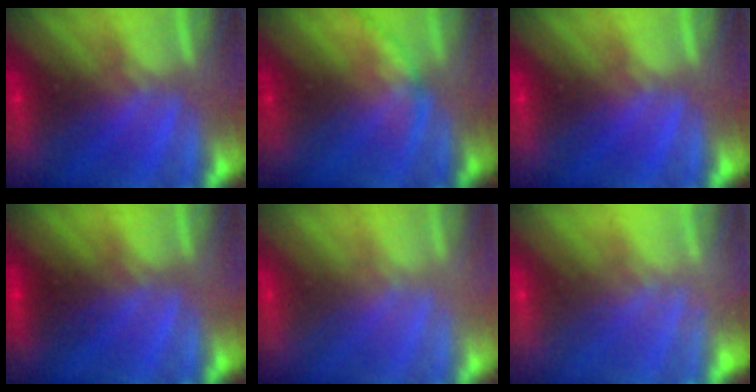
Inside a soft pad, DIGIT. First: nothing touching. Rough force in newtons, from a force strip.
{"total": 1.9}
{"total": 0.0}
{"total": 2.6}
{"total": 2.7}
{"total": 9.1}